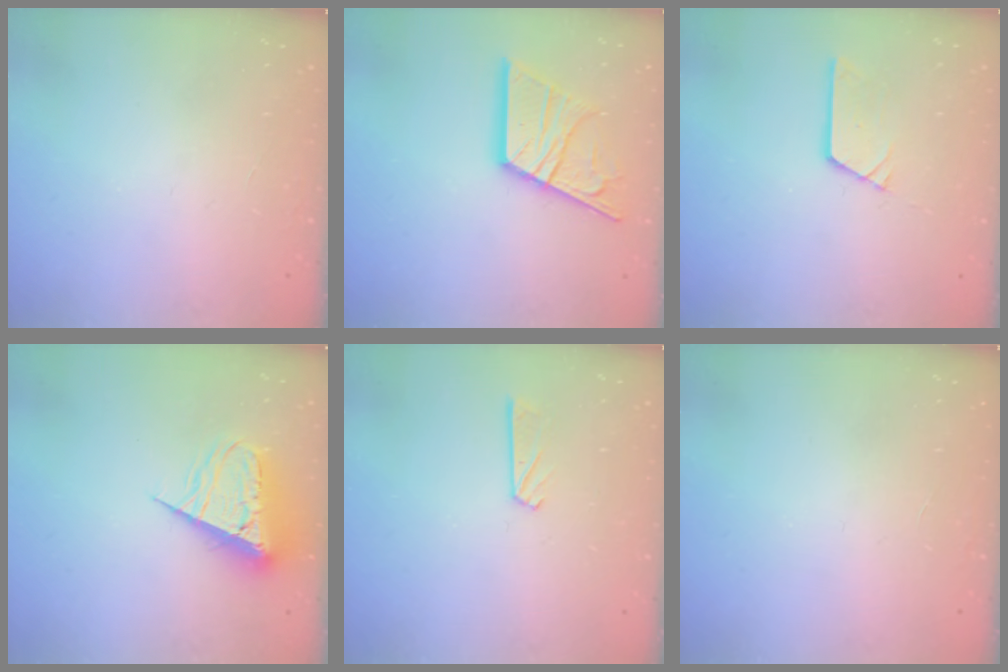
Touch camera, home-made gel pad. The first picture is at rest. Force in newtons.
{"total": 17.1, "press": 17.0, "slide": 1.9}
{"total": 4.1, "press": 4.1, "slide": 0.2}
{"total": 9.9, "press": 9.8, "slide": 0.7}
{"total": 4.4, "press": 4.4, "slide": 0.2}
{"total": 0.0}